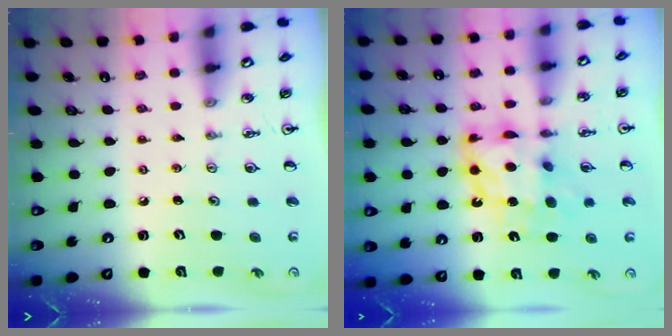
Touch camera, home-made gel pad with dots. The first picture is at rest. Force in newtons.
{"total": 11.4, "press": 11.4, "slide": 1.1}